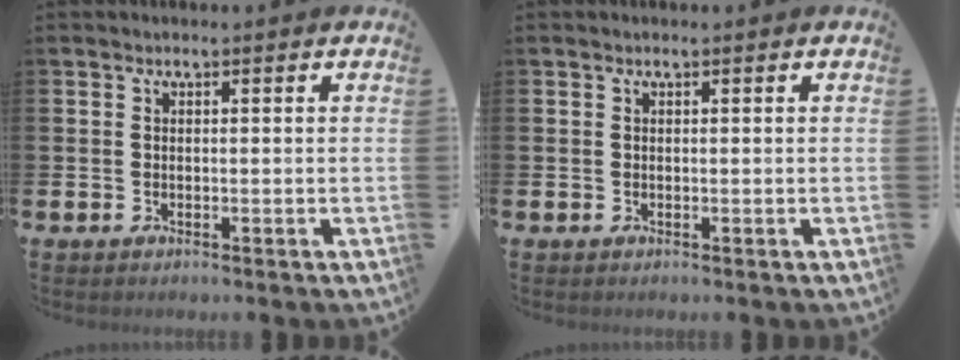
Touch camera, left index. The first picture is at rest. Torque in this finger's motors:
{"motor_torque": [-0.05, 0.05, -0.01, -0.01]}